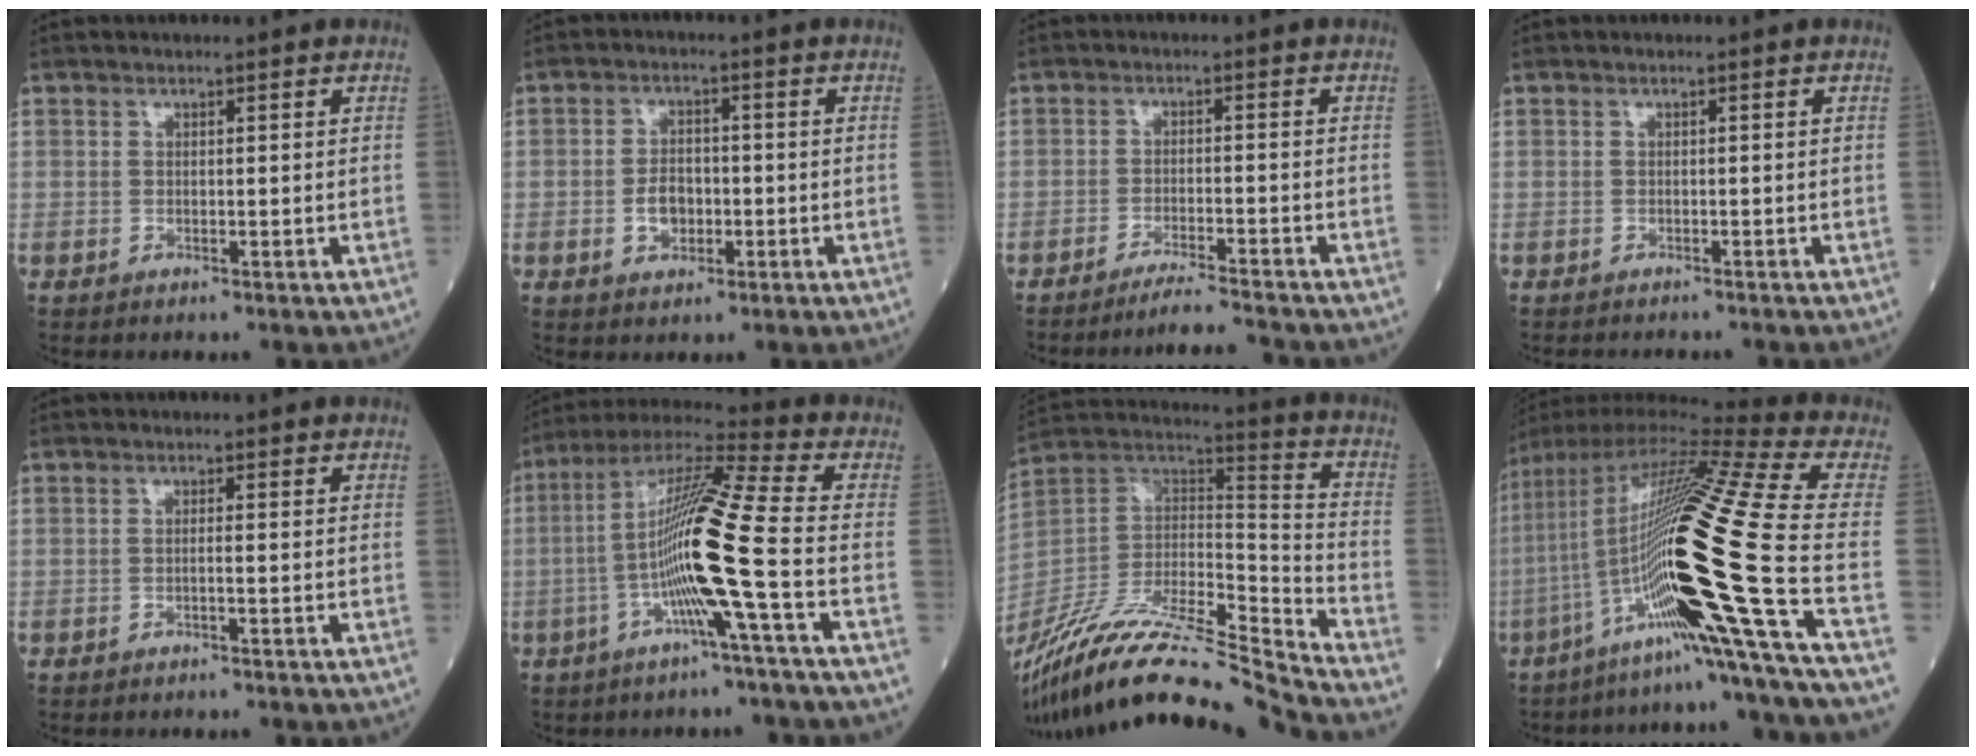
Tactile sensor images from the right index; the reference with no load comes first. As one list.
[{"total": 4.0, "force": [-1.0, 2.7, 2.8], "torque": [-0.053, 0.004, -0.016]}, {"total": 5.8, "force": [-5.4, -1.4, 1.2], "torque": [-0.015, -0.013, -0.091]}, {"total": 3.1, "force": [-3.0, 0.4, 0.9], "torque": [-0.010, -0.006, -0.040]}, {"total": 0.7, "force": [-0.3, -0.2, 0.7], "torque": [-0.012, 0.001, -0.005]}, {"total": 14.6, "force": [-3.3, -1.5, 14.2], "torque": [-0.267, 0.007, -0.074]}, {"total": 24.8, "force": [-22.2, 1.0, 11.1], "torque": [-0.244, 0.000, -0.390]}, {"total": 28.7, "force": [-8.1, -1.5, 27.4], "torque": [-0.478, -0.024, -0.163]}]